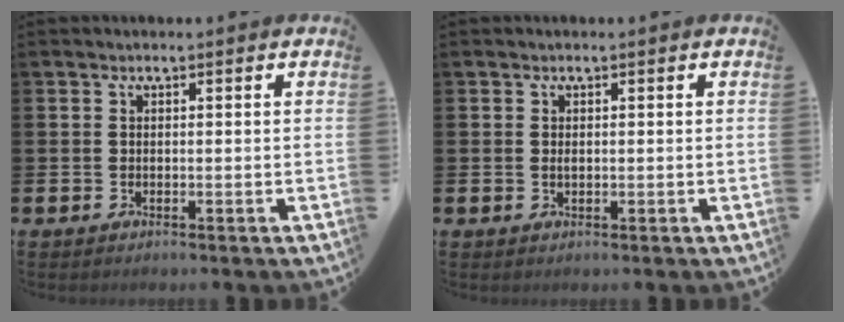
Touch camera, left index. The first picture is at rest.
{"total": 0.6, "force": [0.1, 0.2, 0.5], "torque": [-0.002, -0.002, 0.000]}